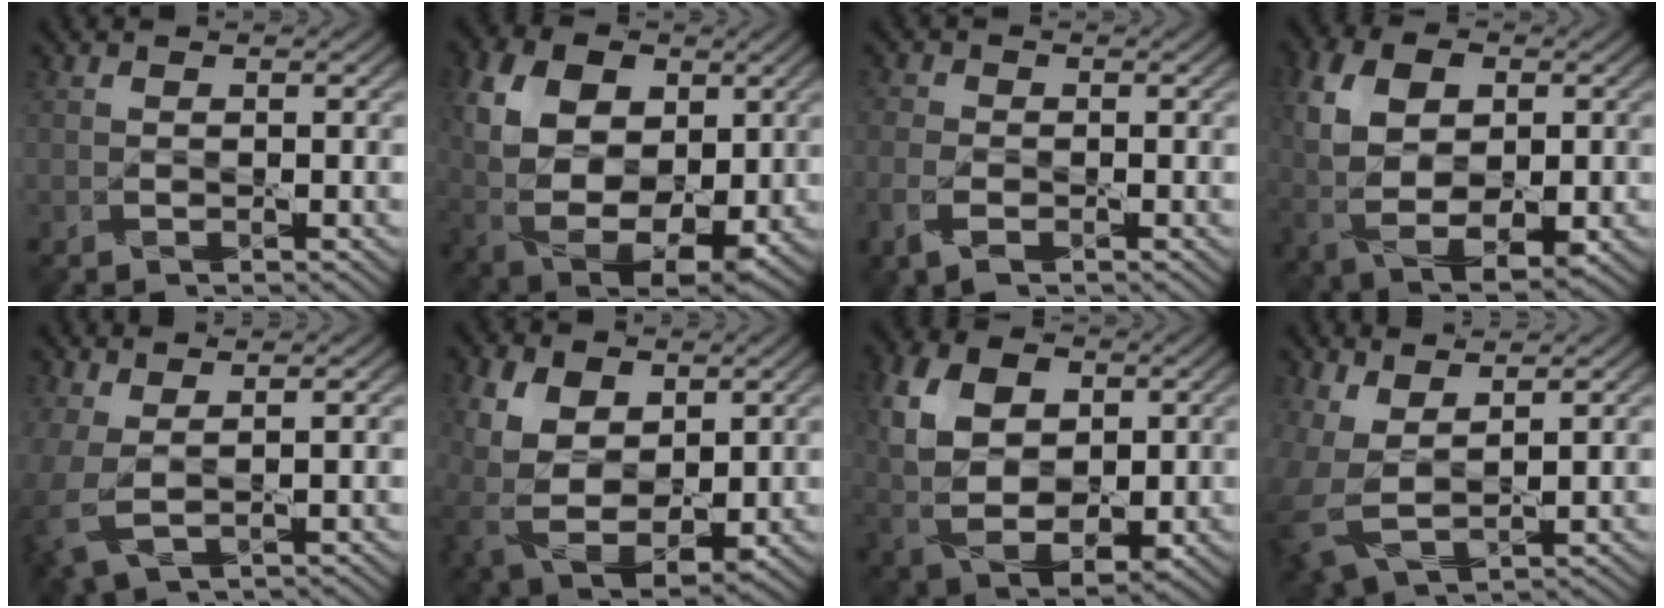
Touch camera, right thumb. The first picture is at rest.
{"total": 14.2, "force": [2.3, 9.8, 10.1], "torque": [-0.220, -0.008, 0.045]}
{"total": 4.1, "force": [-1.8, 2.4, 2.8], "torque": [-0.073, -0.007, -0.042]}
{"total": 11.4, "force": [0.4, 7.5, 8.5], "torque": [-0.202, -0.014, 0.006]}
{"total": 4.2, "force": [0.4, 2.1, 3.7], "torque": [-0.106, -0.006, 0.007]}
{"total": 9.9, "force": [1.7, 7.0, 6.8], "torque": [-0.183, -0.015, 0.035]}
{"total": 11.7, "force": [2.0, 8.1, 8.1], "torque": [-0.199, -0.001, 0.034]}
{"total": 7.5, "force": [1.8, 4.4, 5.8], "torque": [-0.174, -0.015, 0.048]}